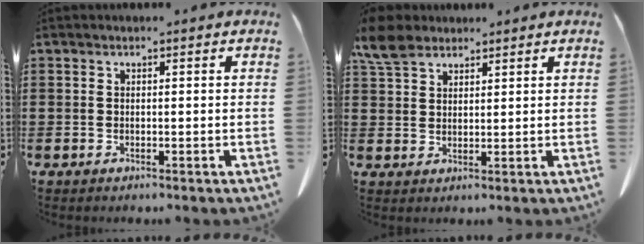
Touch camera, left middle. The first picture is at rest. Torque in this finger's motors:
{"motor_torque": [2.14, 0.00, 0.28, 0.09]}